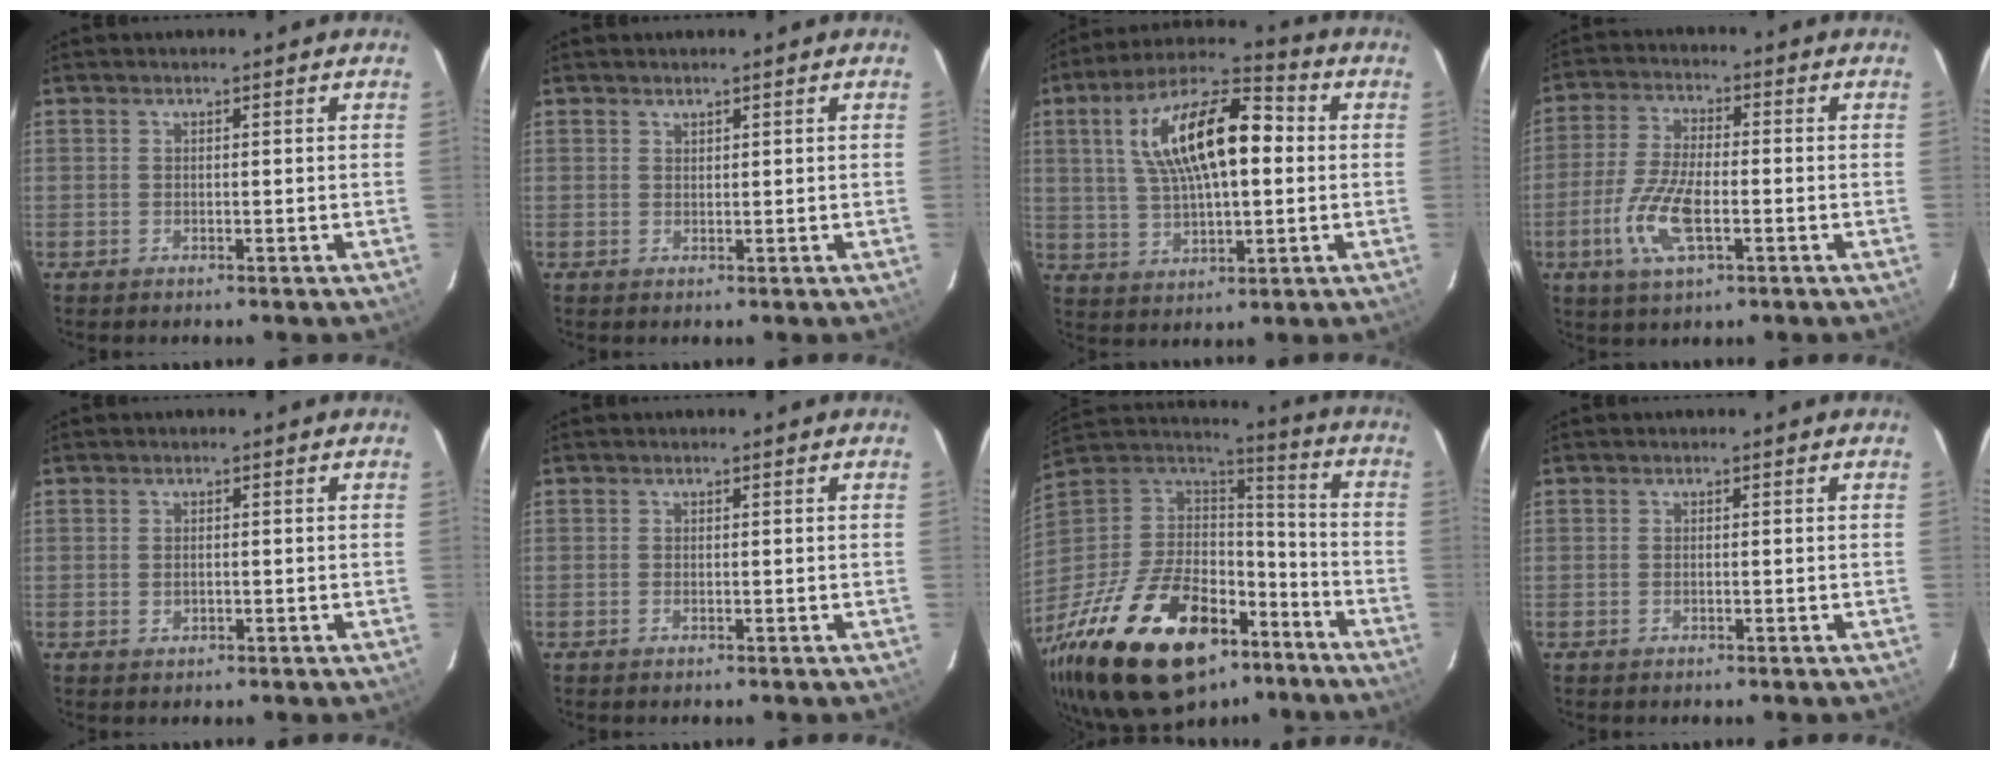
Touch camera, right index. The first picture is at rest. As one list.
[{"total": 0.6, "force": [0.6, 0.2, 0.0], "torque": [0.000, 0.001, 0.013]}, {"total": 17.3, "force": [3.2, 7.0, 15.5], "torque": [-0.280, 0.029, 0.053]}, {"total": 10.7, "force": [-3.6, 3.8, 9.4], "torque": [-0.203, -0.005, -0.070]}, {"total": 1.5, "force": [-0.3, 1.0, 1.0], "torque": [-0.020, 0.002, -0.005]}, {"total": 0.5, "force": [-0.2, 0.2, 0.5], "torque": [-0.010, 0.001, -0.005]}, {"total": 36.7, "force": [-21.5, 19.4, 22.5], "torque": [-0.465, -0.013, -0.328]}, {"total": 0.7, "force": [-0.3, 0.2, 0.6], "torque": [-0.013, 0.001, -0.005]}]